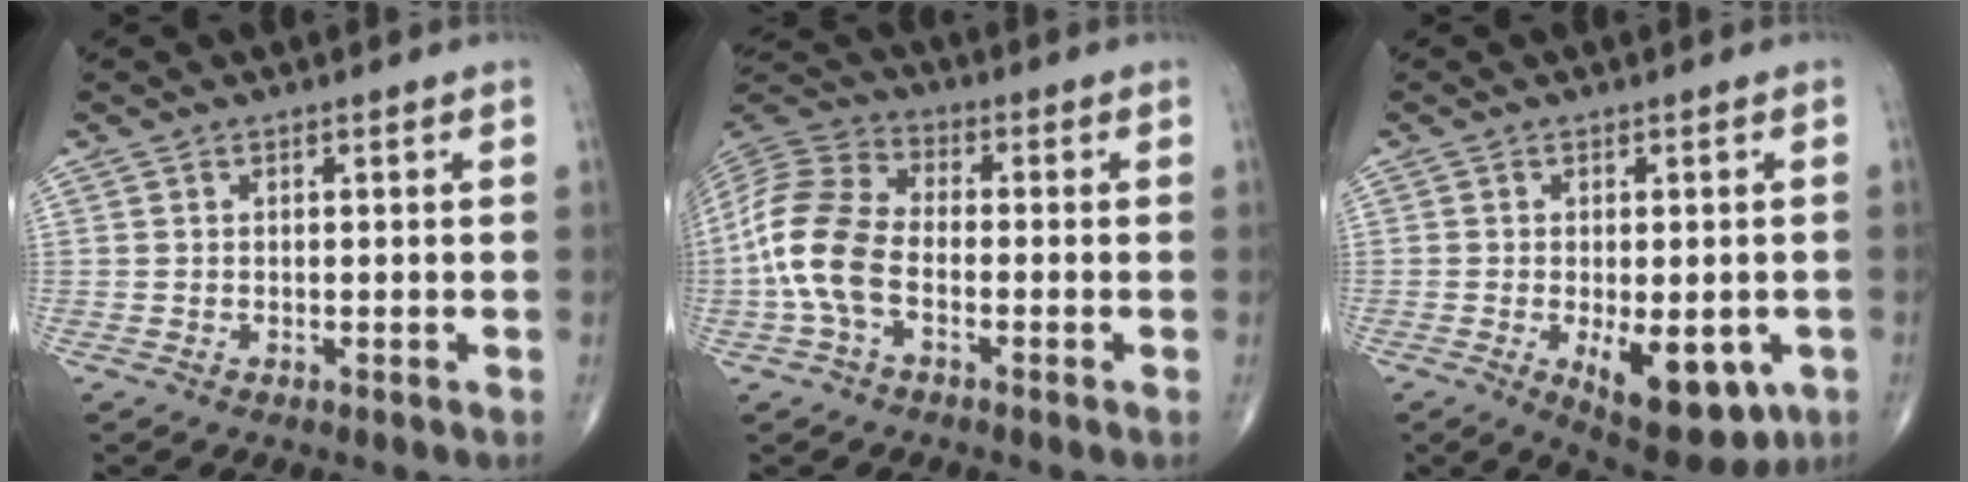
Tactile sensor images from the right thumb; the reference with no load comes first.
{"total": 12.4, "force": [-2.8, 7.2, 9.7], "torque": [-0.209, 0.032, -0.065]}
{"total": 11.8, "force": [-3.7, 5.4, 9.8], "torque": [-0.114, -0.011, -0.039]}